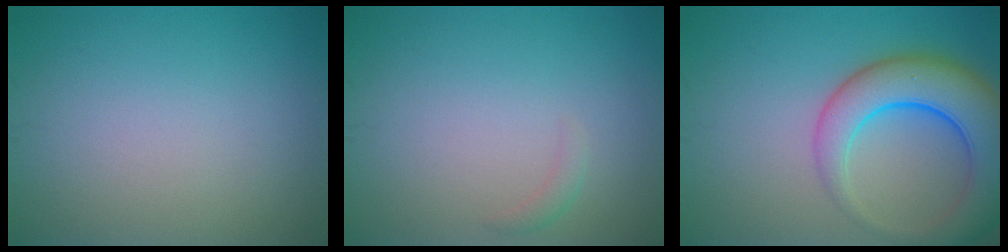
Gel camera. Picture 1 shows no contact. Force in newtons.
{"total": 0.8, "press": 0.8, "slide": 0.0}
{"total": 8.4, "press": 8.4, "slide": 0.5}